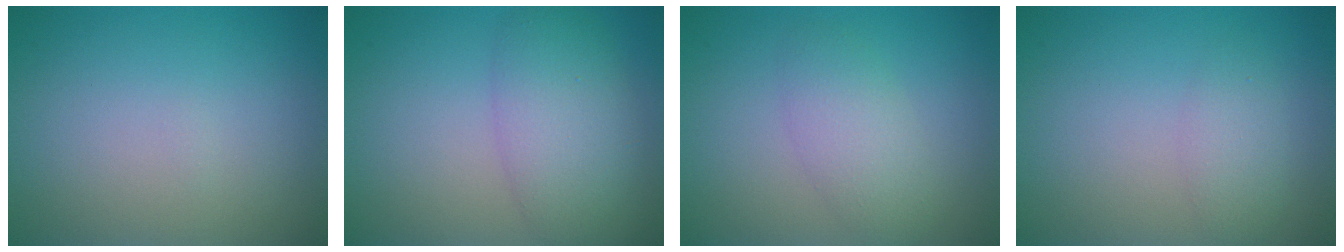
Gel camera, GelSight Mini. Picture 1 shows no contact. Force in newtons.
{"total": 5.4, "press": 5.4, "slide": 0.2}
{"total": 3.0, "press": 3.0, "slide": 0.2}
{"total": 1.8, "press": 1.8, "slide": 0.1}